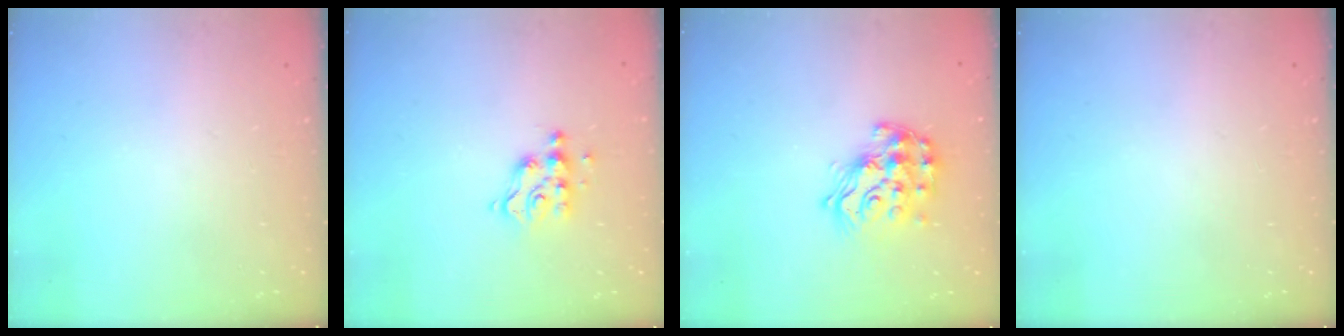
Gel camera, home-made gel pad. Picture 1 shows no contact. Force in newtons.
{"total": 7.9, "press": 7.9, "slide": 0.4}
{"total": 16.9, "press": 16.9, "slide": 1.0}
{"total": 0.0}